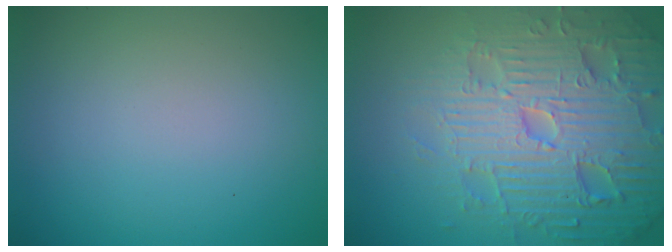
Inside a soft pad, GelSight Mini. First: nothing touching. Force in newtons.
{"total": 7.8, "press": 7.6, "slide": 1.9}